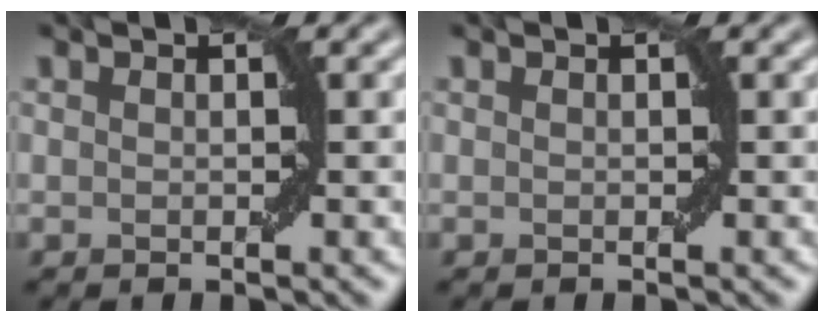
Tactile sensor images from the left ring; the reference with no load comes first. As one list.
[{"total": 0.0}]